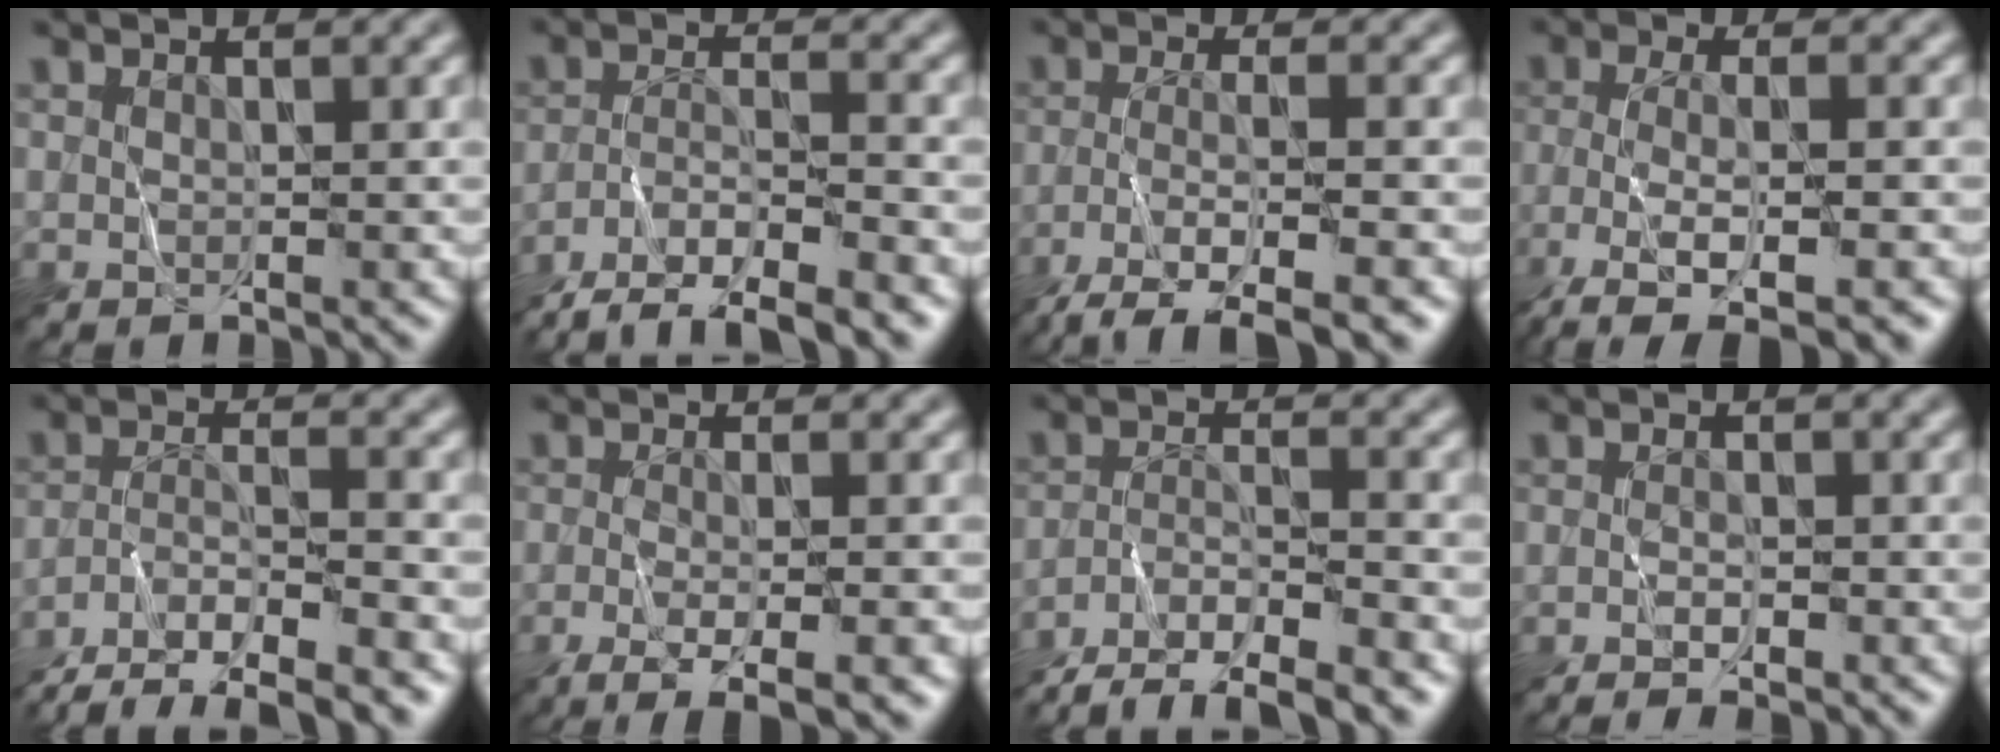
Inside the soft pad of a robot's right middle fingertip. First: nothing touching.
{"total": 8.5, "force": [-7.0, 1.9, 4.4], "torque": [-0.066, -0.013, -0.118]}
{"total": 6.7, "force": [-4.6, 1.2, 4.6], "torque": [-0.074, 0.001, -0.088]}
{"total": 6.9, "force": [-4.4, 1.7, 5.0], "torque": [-0.089, -0.003, -0.085]}
{"total": 8.0, "force": [-6.8, 1.8, 3.8], "torque": [-0.059, -0.015, -0.111]}
{"total": 6.6, "force": [-3.1, 1.7, 5.5], "torque": [-0.078, -0.010, -0.047]}
{"total": 7.7, "force": [-6.7, 1.5, 3.6], "torque": [-0.054, -0.011, -0.112]}
{"total": 2.5, "force": [-1.8, 0.8, 1.6], "torque": [-0.014, 0.002, -0.019]}